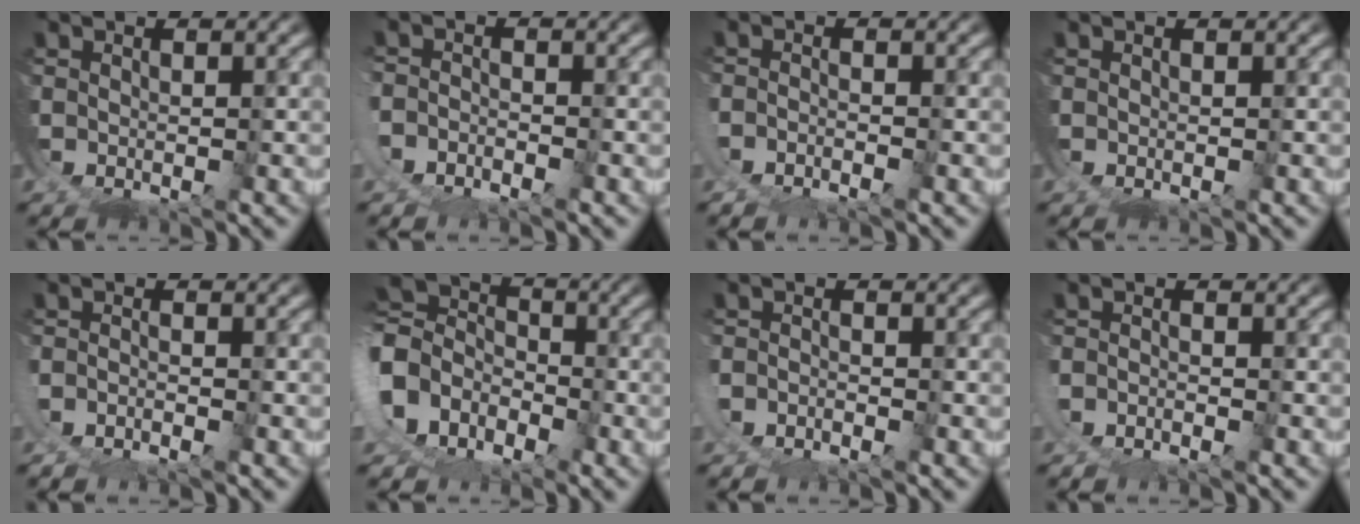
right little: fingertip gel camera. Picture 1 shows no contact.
{"total": 2.3, "force": [-2.0, 1.1, -0.3], "torque": [0.005, -0.002, -0.038]}
{"total": 1.9, "force": [-1.7, -0.2, 0.8], "torque": [-0.008, -0.008, -0.025]}
{"total": 0.0}
{"total": 2.2, "force": [-2.1, 0.2, 0.7], "torque": [-0.008, -0.008, -0.030]}
{"total": 9.9, "force": [0.6, 9.5, 2.9], "torque": [-0.118, -0.020, -0.006]}
{"total": 1.9, "force": [-1.9, 0.4, 0.0], "torque": [0.005, -0.004, -0.032]}
{"total": 1.9, "force": [-1.9, 0.1, 0.4], "torque": [-0.001, -0.005, -0.030]}